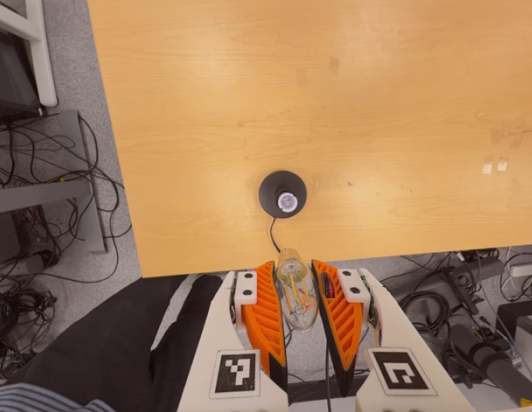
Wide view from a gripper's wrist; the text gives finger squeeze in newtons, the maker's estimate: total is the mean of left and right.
{"total": 20.9, "left": 23.2, "right": 18.5}